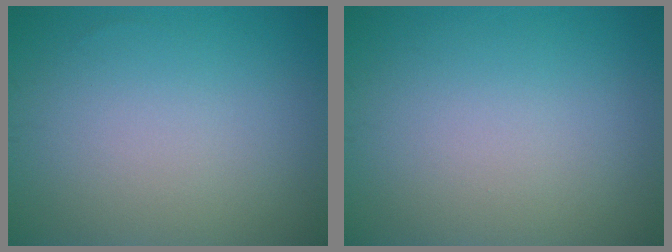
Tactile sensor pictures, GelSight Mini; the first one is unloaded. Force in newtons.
{"total": 0.0}